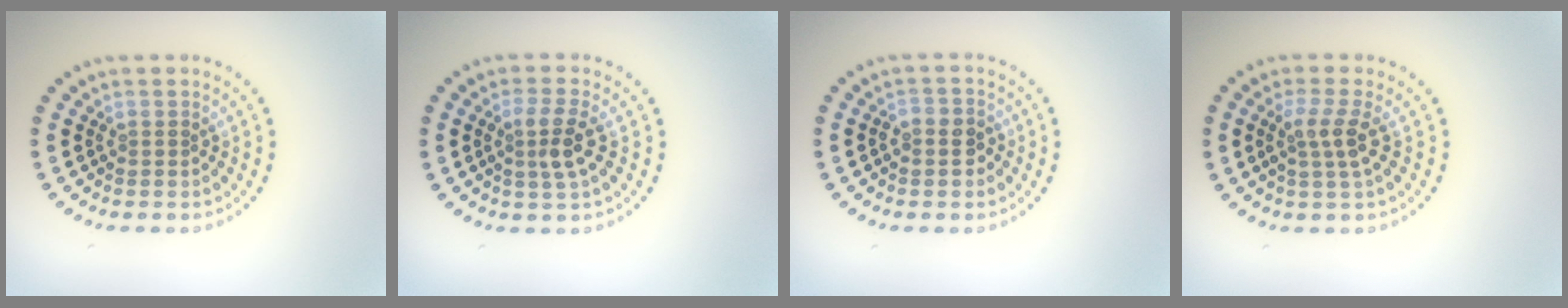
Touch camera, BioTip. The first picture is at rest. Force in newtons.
{"total": 2.6, "press": 2.4, "slide": 1.2}
{"total": 2.0, "press": 1.9, "slide": 0.5}
{"total": 2.5, "press": 2.1, "slide": 1.4}